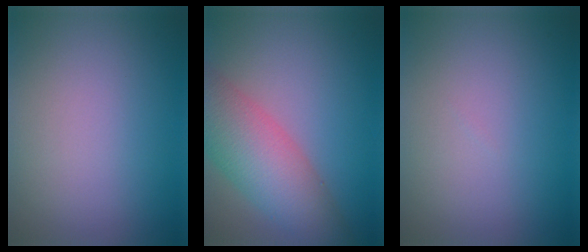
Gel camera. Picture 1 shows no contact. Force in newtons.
{"total": 7.7, "press": 7.7, "slide": 0.4}
{"total": 0.0}